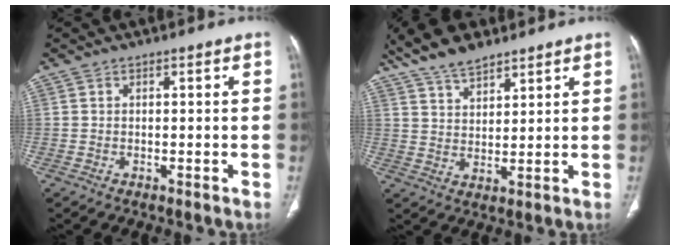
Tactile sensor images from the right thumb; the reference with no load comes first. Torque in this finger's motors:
{"motor_torque": [-1.61, 1.90, 0.93, 0.74, 0.02]}